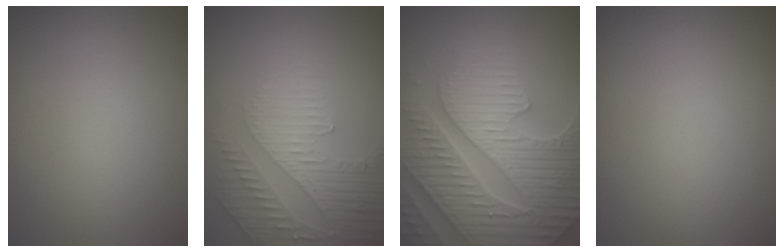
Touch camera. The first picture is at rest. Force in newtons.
{"total": 5.0, "press": 3.4, "slide": 3.7}
{"total": 7.6, "press": 7.4, "slide": 1.8}
{"total": 0.0}